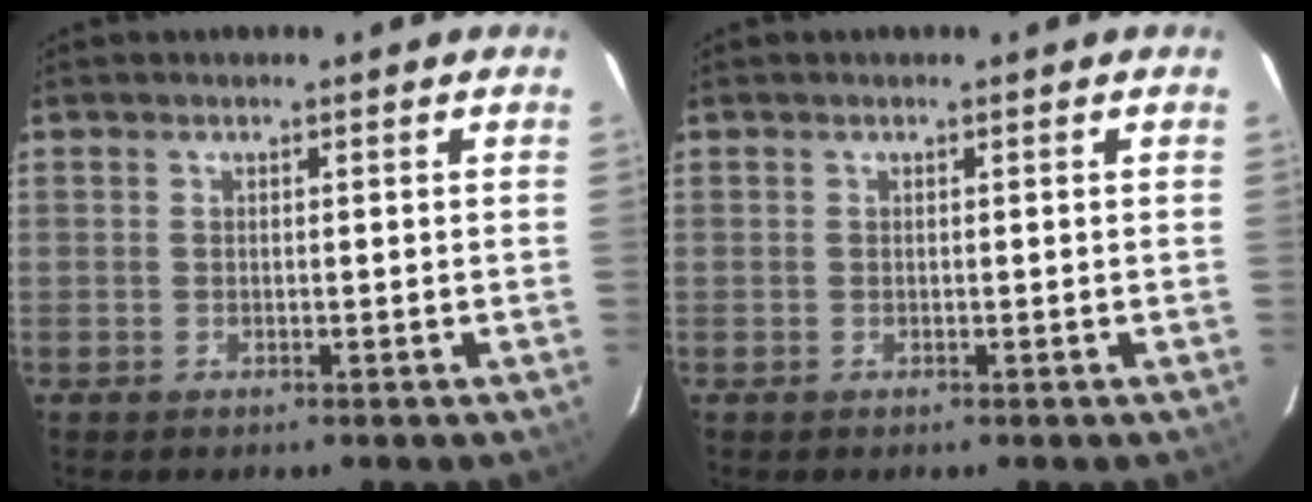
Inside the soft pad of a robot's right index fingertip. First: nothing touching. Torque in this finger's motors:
{"motor_torque": [-0.02, -0.02, 0.00, 0.00]}